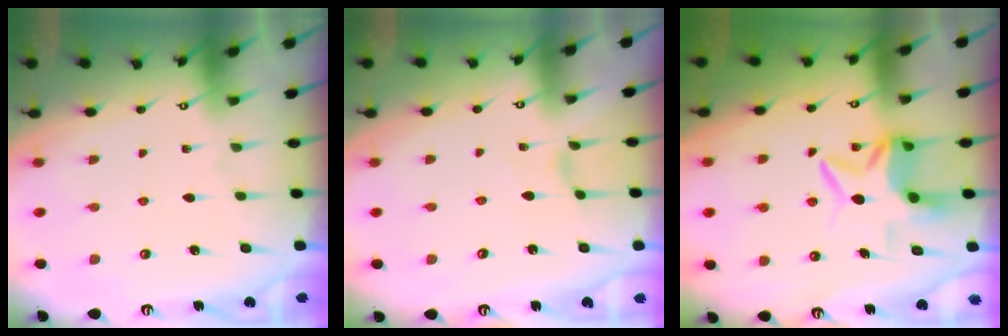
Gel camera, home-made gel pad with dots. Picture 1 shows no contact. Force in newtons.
{"total": 0.0}
{"total": 8.3, "press": 8.1, "slide": 1.4}